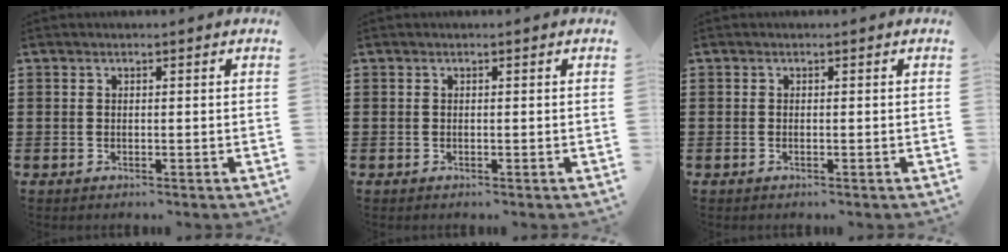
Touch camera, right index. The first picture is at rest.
{"total": 0.0}
{"total": 0.0}